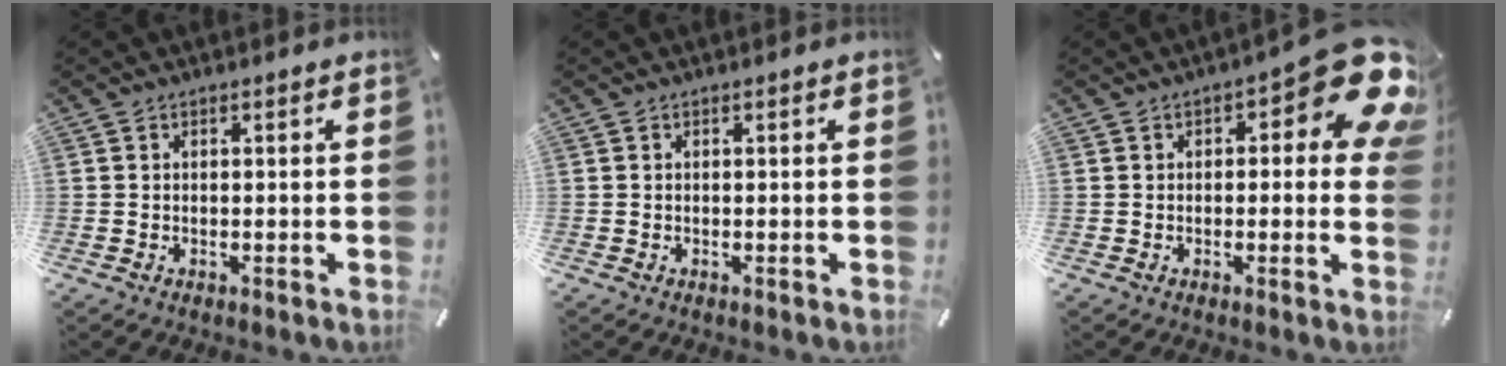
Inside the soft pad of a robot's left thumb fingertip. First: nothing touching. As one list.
[{"total": 0.0}, {"total": 13.8, "force": [5.2, 5.4, 11.6], "torque": [-0.137, -0.045, 0.087]}]